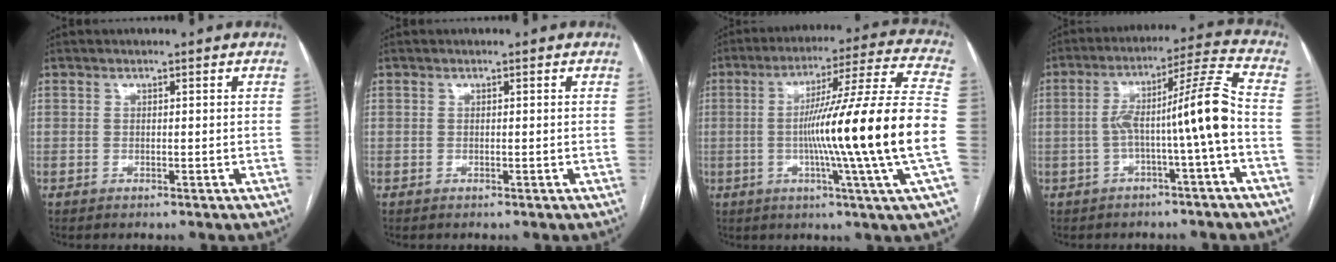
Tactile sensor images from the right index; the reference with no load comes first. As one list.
[{"total": 0.0}, {"total": 21.8, "force": [-3.1, -2.7, 21.4], "torque": [-0.303, -0.005, -0.069]}, {"total": 10.7, "force": [-2.2, -1.2, 10.4], "torque": [-0.171, 0.033, -0.035]}]